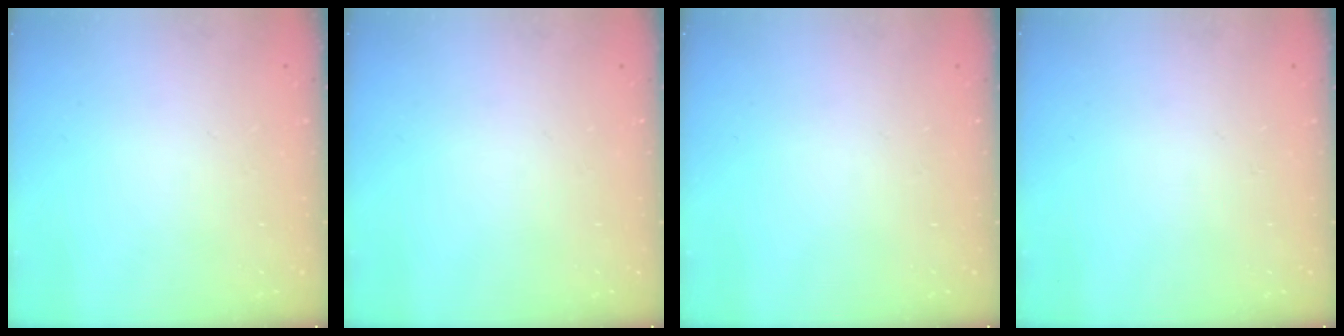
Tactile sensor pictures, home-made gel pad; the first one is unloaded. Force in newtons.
{"total": 0.0}
{"total": 0.0}
{"total": 0.0}